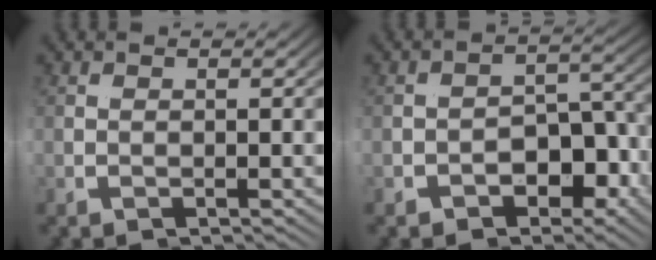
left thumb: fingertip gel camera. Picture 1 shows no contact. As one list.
[{"total": 5.5, "force": [-2.2, 3.5, 3.6], "torque": [-0.064, -0.022, -0.024]}]